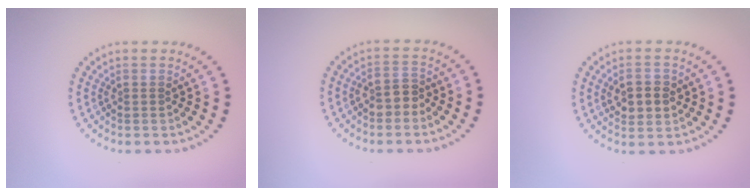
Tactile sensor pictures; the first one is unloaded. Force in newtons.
{"total": 2.1, "press": 2.0, "slide": 0.8}
{"total": 3.0, "press": 3.0, "slide": 0.3}